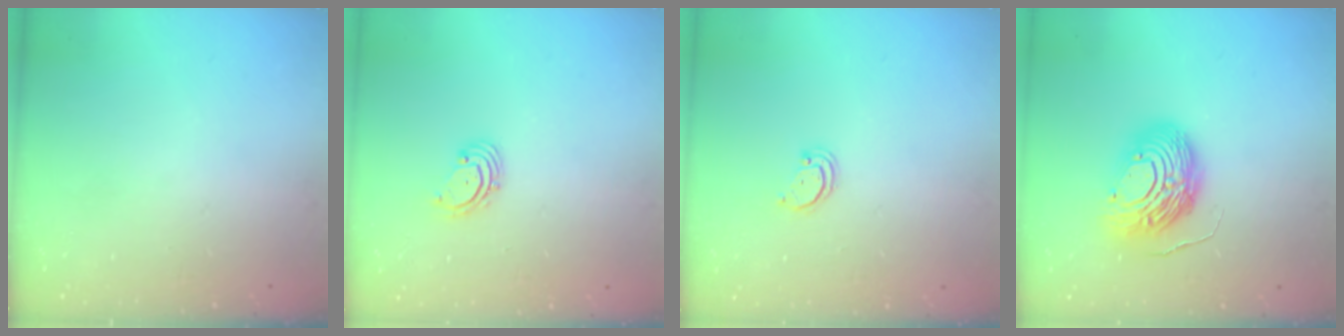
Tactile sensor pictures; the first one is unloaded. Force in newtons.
{"total": 2.2, "press": 2.1, "slide": 0.7}
{"total": 1.8, "press": 1.8, "slide": 0.2}
{"total": 13.1, "press": 13.1, "slide": 1.3}